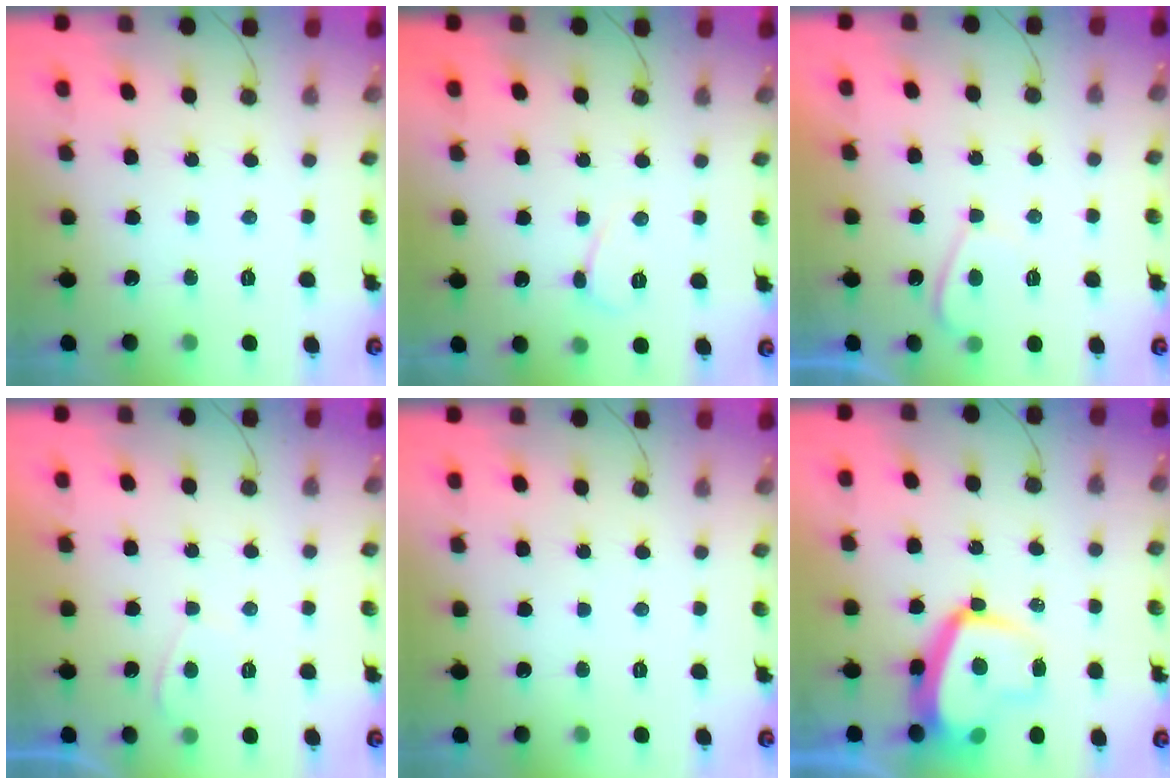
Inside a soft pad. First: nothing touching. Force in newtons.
{"total": 4.0, "press": 3.9, "slide": 0.5}
{"total": 2.5, "press": 2.3, "slide": 0.8}
{"total": 0.8, "press": 0.7, "slide": 0.5}
{"total": 0.0}
{"total": 11.4, "press": 11.4, "slide": 0.9}